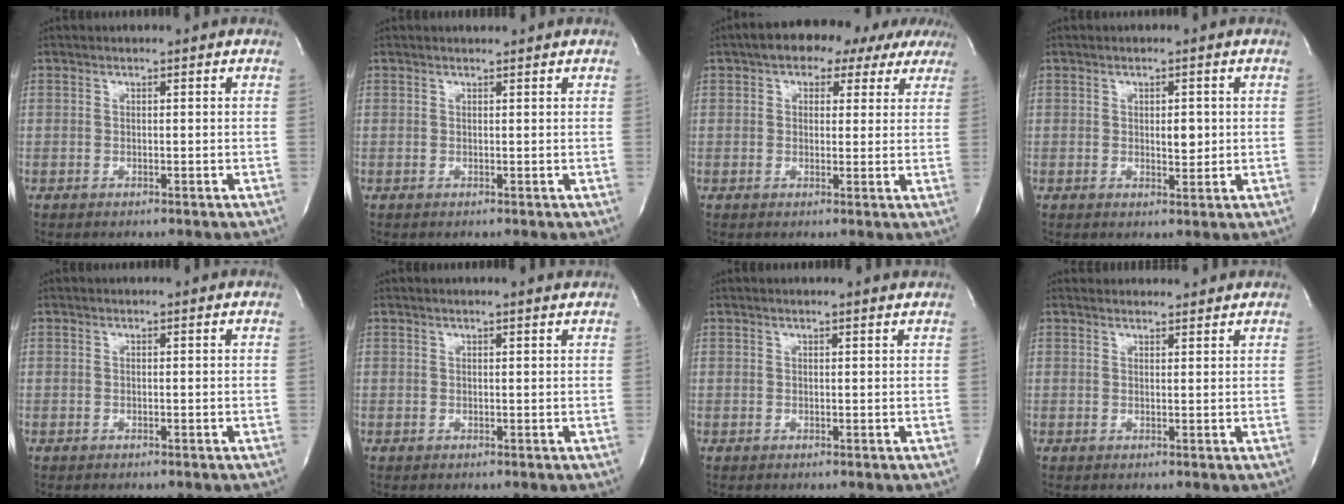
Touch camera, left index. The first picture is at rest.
{"total": 0.7, "force": [0.7, -0.3, 0.0], "torque": [-0.010, -0.004, 0.015]}
{"total": 9.8, "force": [6.6, 5.1, 5.2], "torque": [-0.053, 0.030, 0.076]}
{"total": 2.4, "force": [0.1, 1.1, 2.2], "torque": [-0.034, -0.010, 0.005]}
{"total": 0.0}
{"total": 2.5, "force": [2.3, -0.5, 1.0], "torque": [-0.020, 0.000, 0.026]}
{"total": 2.2, "force": [2.1, -0.4, 0.6], "torque": [-0.016, -0.004, 0.021]}
{"total": 4.9, "force": [4.8, 0.9, 0.5], "torque": [-0.010, 0.013, 0.055]}